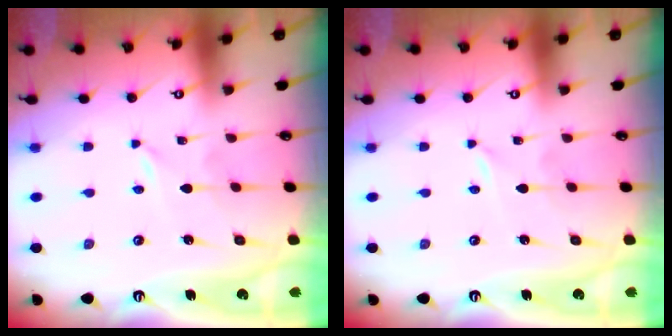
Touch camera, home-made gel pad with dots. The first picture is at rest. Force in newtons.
{"total": 0.0}